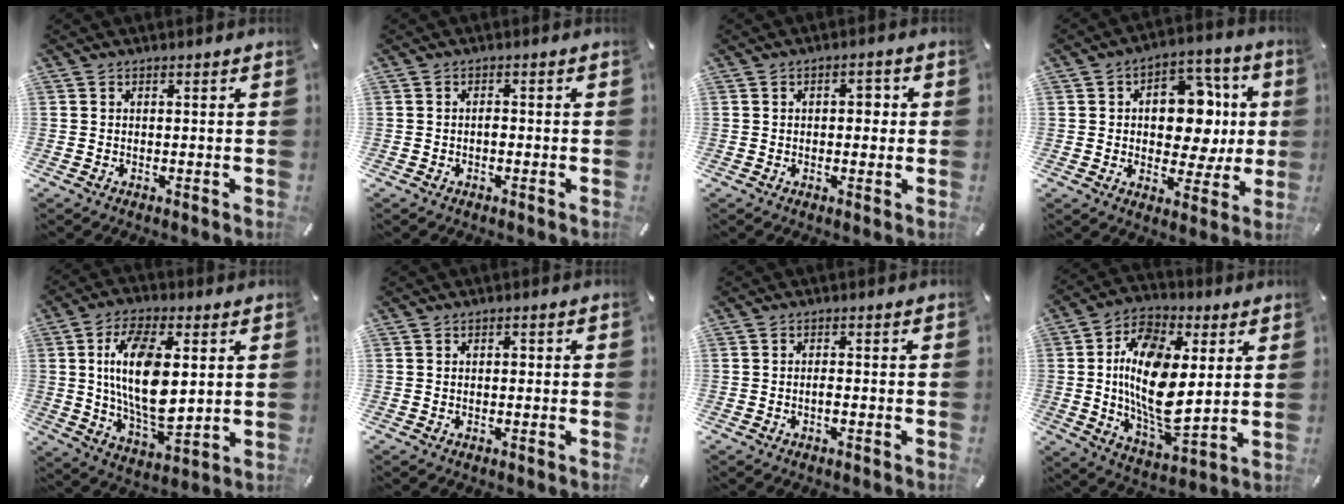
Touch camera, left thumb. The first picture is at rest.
{"total": 1.4, "force": [-0.5, 0.8, 1.0], "torque": [-0.022, 0.003, -0.011]}
{"total": 3.7, "force": [0.2, 2.1, 3.0], "torque": [-0.036, 0.002, -0.006]}
{"total": 13.9, "force": [1.1, 9.9, 9.7], "torque": [-0.106, -0.014, 0.021]}
{"total": 16.3, "force": [3.3, 7.9, 13.9], "torque": [-0.281, -0.014, 0.050]}
{"total": 1.3, "force": [-0.1, 0.7, 1.1], "torque": [-0.013, -0.001, -0.004]}
{"total": 1.5, "force": [-0.7, 0.5, 1.3], "torque": [-0.025, 0.002, -0.013]}
{"total": 17.8, "force": [3.0, 9.7, 14.6], "torque": [-0.295, -0.010, 0.050]}